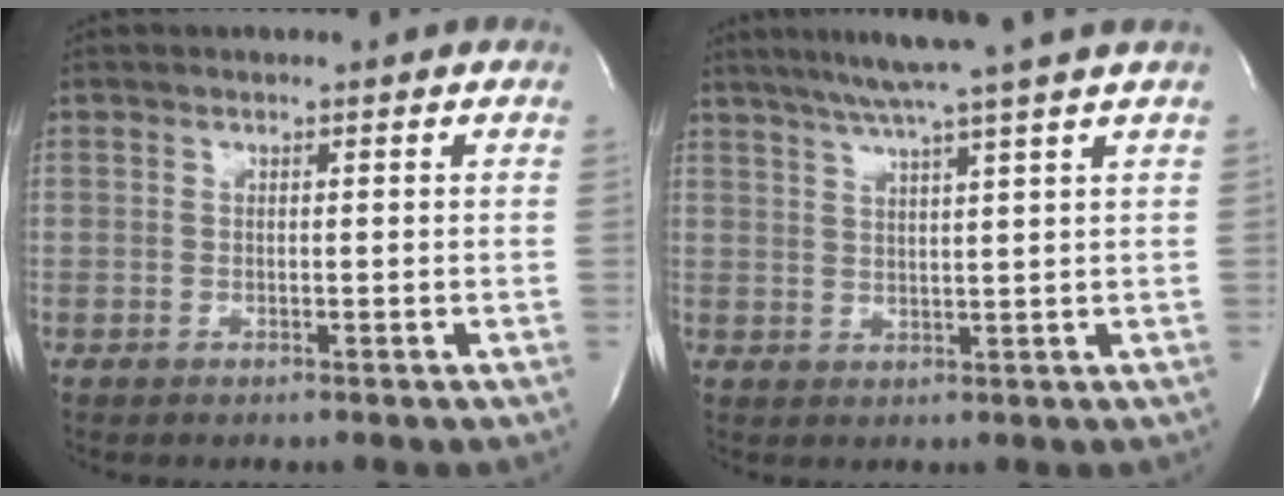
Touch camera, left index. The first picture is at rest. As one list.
[{"total": 9.7, "force": [7.8, -2.3, 5.3], "torque": [-0.084, 0.005, 0.110]}]